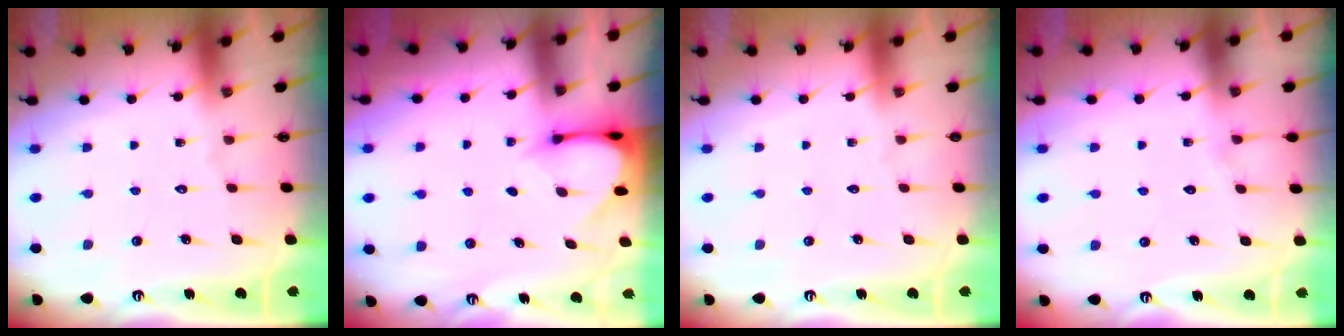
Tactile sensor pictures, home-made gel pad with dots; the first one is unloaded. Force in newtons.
{"total": 3.3, "press": 3.3, "slide": 0.3}
{"total": 0.0}
{"total": 5.3, "press": 5.3, "slide": 0.5}